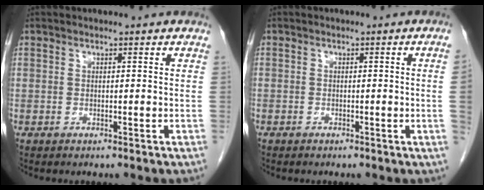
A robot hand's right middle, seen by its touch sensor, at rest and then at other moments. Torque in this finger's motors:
{"motor_torque": [-0.15, -0.61, -0.65, -0.21]}